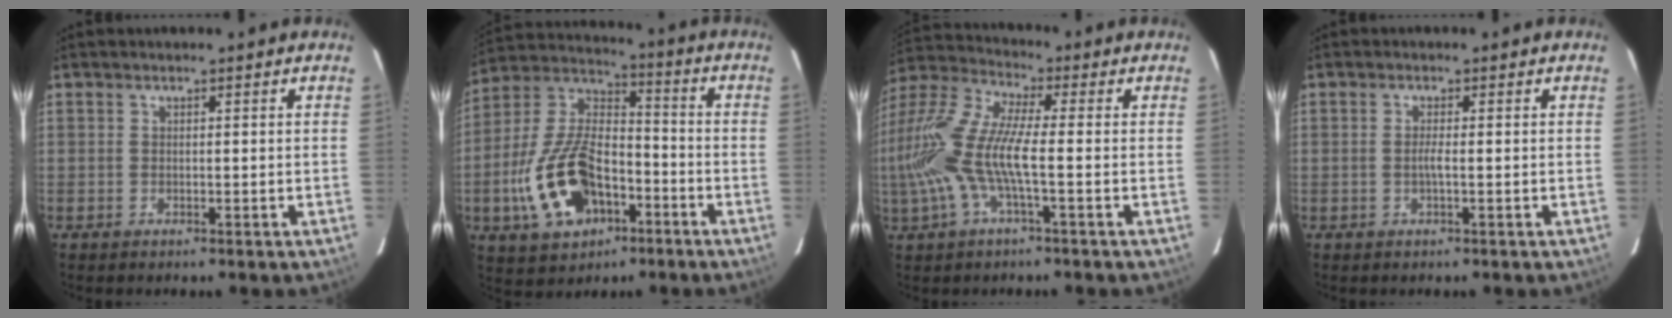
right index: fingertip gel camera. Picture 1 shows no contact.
{"total": 18.8, "force": [-7.1, 10.8, 13.7], "torque": [-0.298, 0.010, -0.115]}
{"total": 16.2, "force": [-2.3, 3.9, 15.5], "torque": [-0.311, -0.003, -0.053]}
{"total": 1.3, "force": [-0.3, -0.1, 1.3], "torque": [-0.023, -0.003, -0.007]}